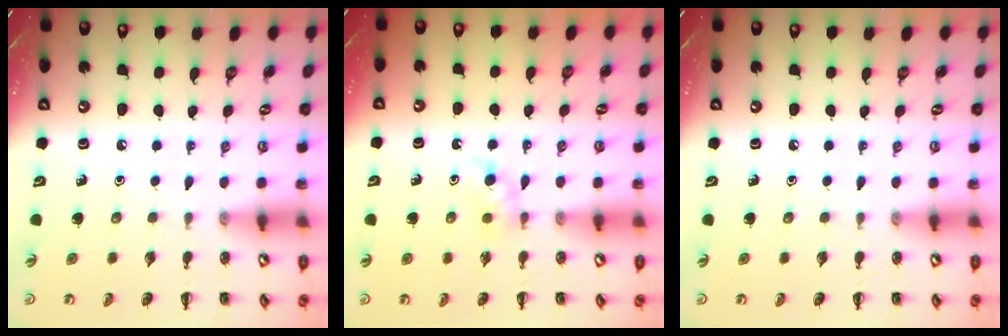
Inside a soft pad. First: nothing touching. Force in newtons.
{"total": 4.2, "press": 4.0, "slide": 1.4}
{"total": 0.0}